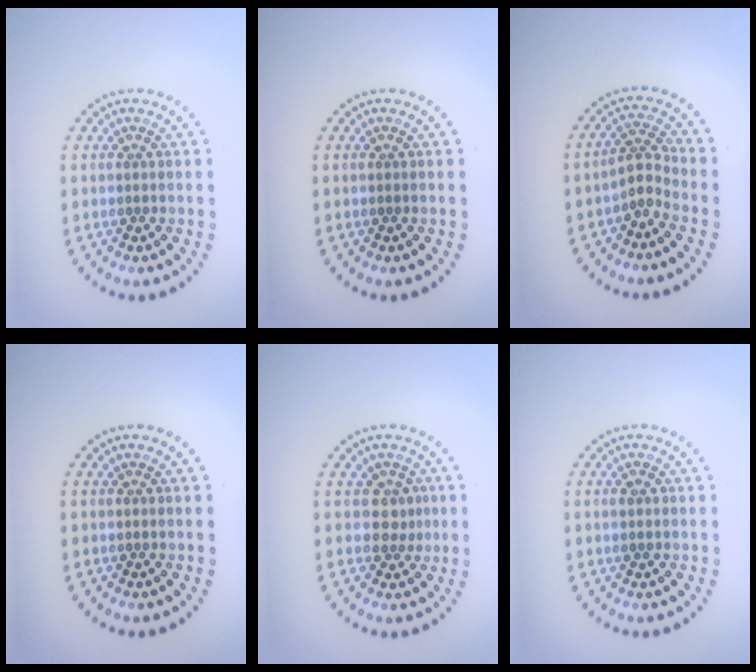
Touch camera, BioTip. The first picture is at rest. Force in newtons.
{"total": 0.0}
{"total": 2.2, "press": 1.5, "slide": 1.7}
{"total": 0.0}
{"total": 1.8, "press": 1.5, "slide": 1.0}
{"total": 1.1, "press": 1.0, "slide": 0.2}